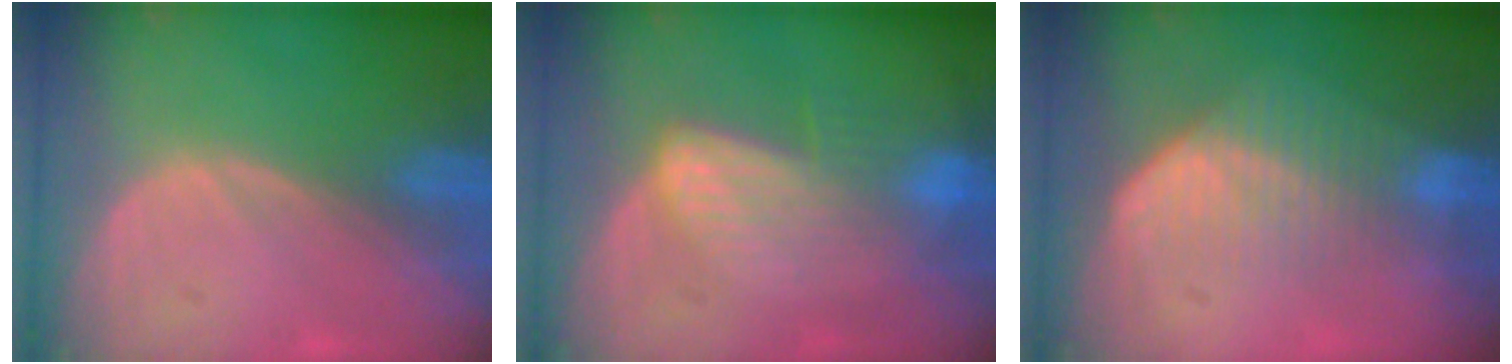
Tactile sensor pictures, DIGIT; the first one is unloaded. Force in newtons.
{"total": 7.0, "press": 6.1, "slide": 3.5}
{"total": 7.6, "press": 6.3, "slide": 4.2}